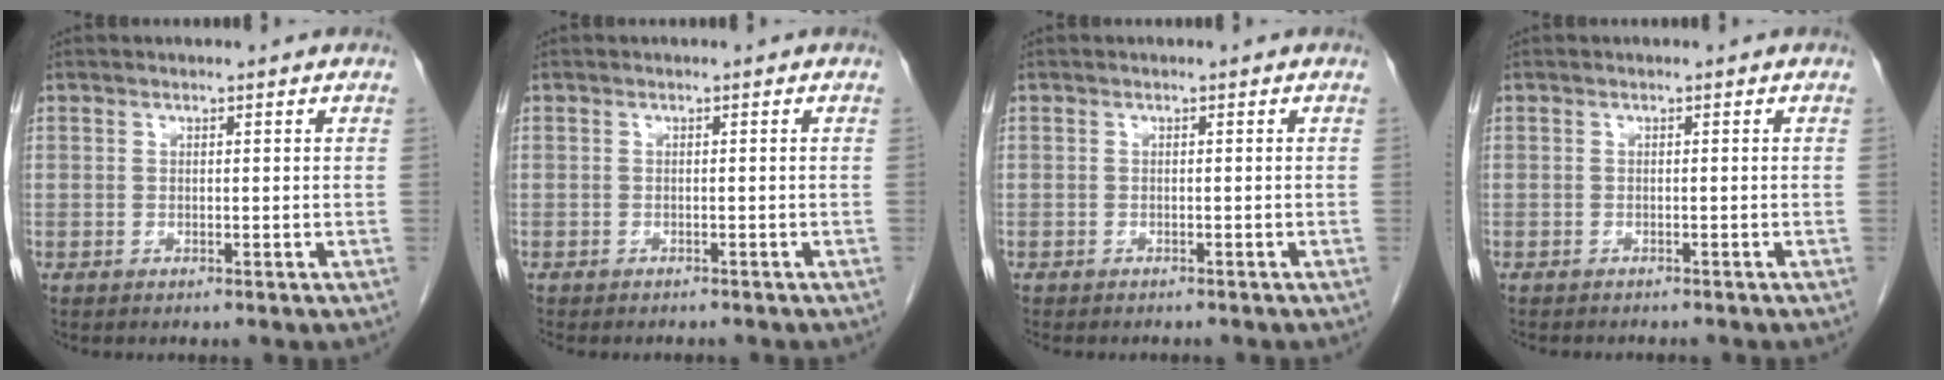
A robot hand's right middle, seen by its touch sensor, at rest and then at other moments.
{"total": 4.5, "force": [-4.1, 1.2, 1.6], "torque": [-0.023, -0.007, -0.051]}
{"total": 4.0, "force": [-3.6, 1.0, 1.5], "torque": [-0.023, -0.008, -0.043]}
{"total": 4.4, "force": [-3.9, 1.0, 1.6], "torque": [-0.025, -0.008, -0.049]}